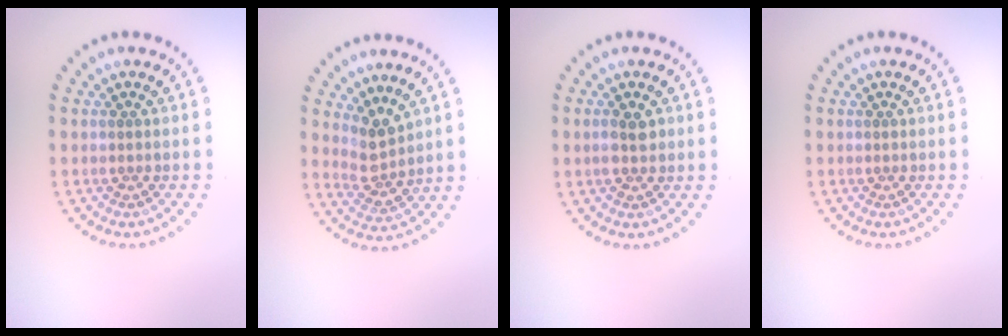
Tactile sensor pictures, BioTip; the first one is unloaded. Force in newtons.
{"total": 2.7, "press": 2.0, "slide": 1.8}
{"total": 1.9, "press": 1.9, "slide": 0.0}
{"total": 0.0}